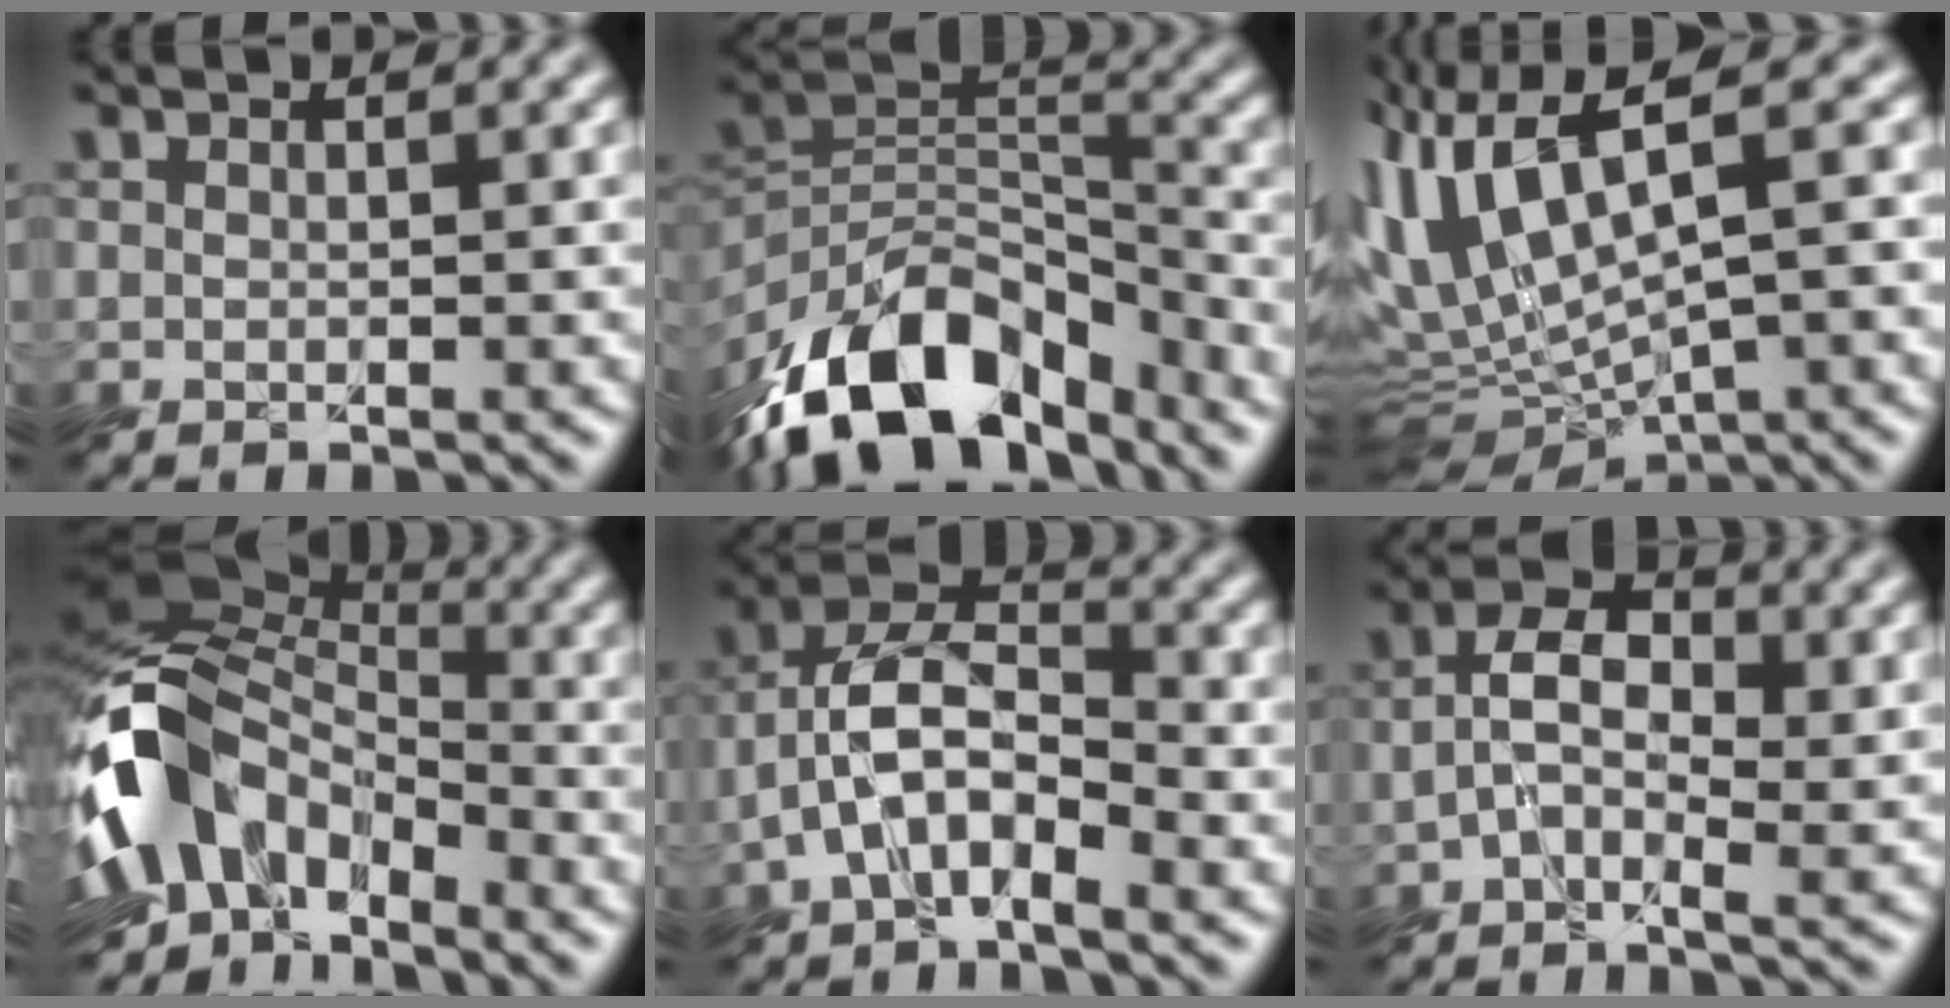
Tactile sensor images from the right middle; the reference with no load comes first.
{"total": 14.0, "force": [-10.7, 6.3, 6.4], "torque": [-0.117, 0.022, -0.211]}
{"total": 10.5, "force": [1.6, 4.1, 9.5], "torque": [-0.219, 0.000, 0.046]}
{"total": 11.7, "force": [-5.5, 7.5, 7.1], "torque": [-0.137, 0.003, -0.124]}
{"total": 6.5, "force": [-2.8, 3.4, 4.9], "torque": [-0.100, 0.014, -0.064]}
{"total": 5.5, "force": [-0.3, 3.4, 4.4], "torque": [-0.081, 0.009, -0.021]}